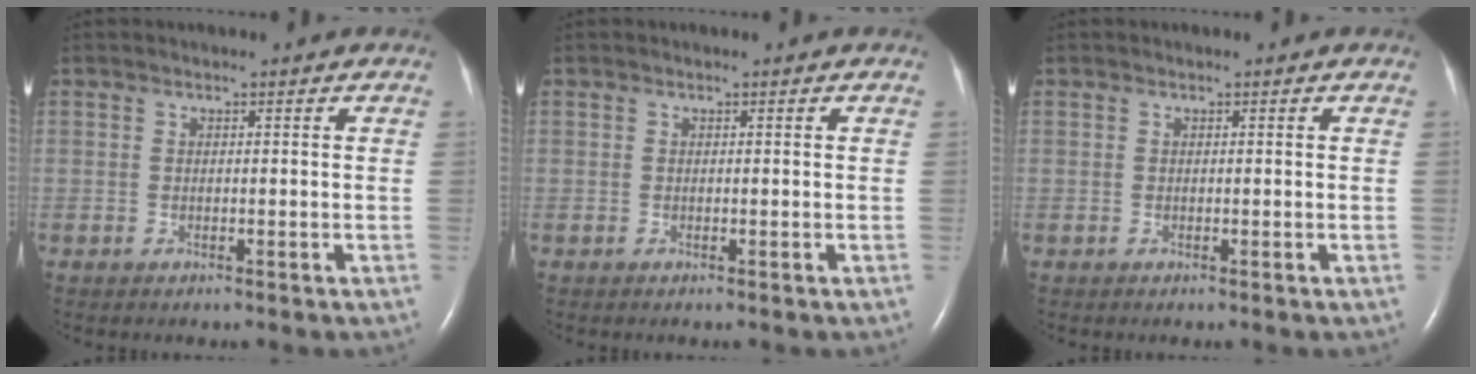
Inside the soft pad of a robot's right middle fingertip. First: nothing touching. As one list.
[{"total": 0.0}, {"total": 0.0}]